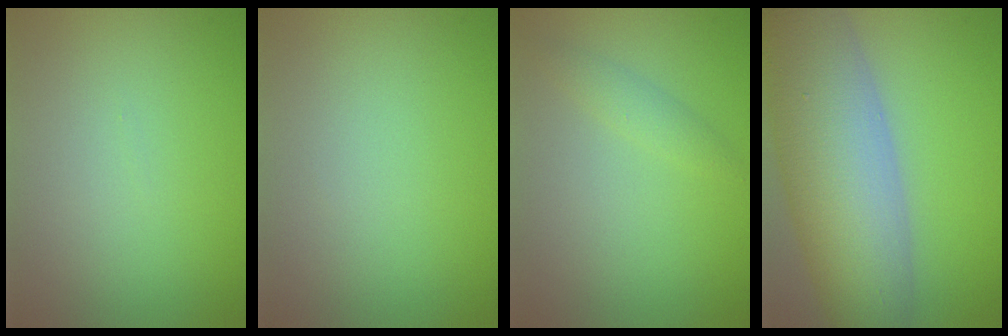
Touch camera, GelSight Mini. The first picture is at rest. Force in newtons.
{"total": 0.0}
{"total": 1.3, "press": 1.3, "slide": 0.0}
{"total": 11.6, "press": 11.6, "slide": 0.8}